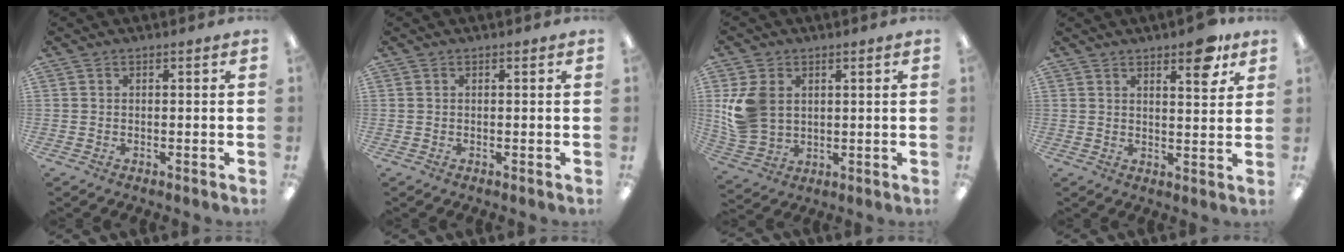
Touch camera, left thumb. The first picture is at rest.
{"total": 0.0}
{"total": 10.6, "force": [2.5, 8.4, 6.0], "torque": [-0.129, 0.008, 0.050]}
{"total": 7.4, "force": [5.1, 2.3, 4.9], "torque": [-0.053, -0.031, 0.079]}